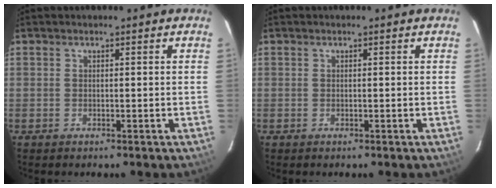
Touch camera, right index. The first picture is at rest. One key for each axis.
{"total": 0.0}